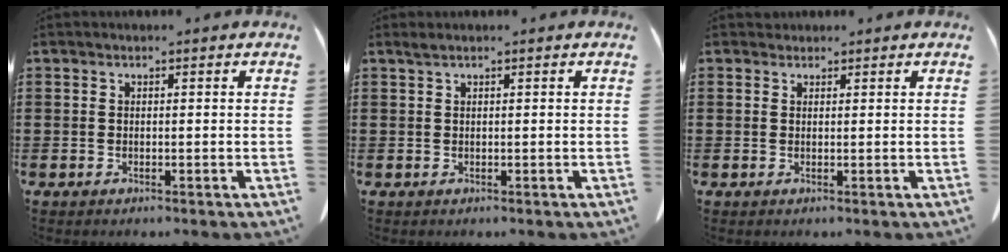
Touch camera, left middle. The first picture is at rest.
{"total": 0.7, "force": [0.4, 0.0, 0.5], "torque": [-0.011, -0.001, 0.009]}
{"total": 0.9, "force": [0.8, 0.4, -0.1], "torque": [-0.002, 0.002, 0.017]}